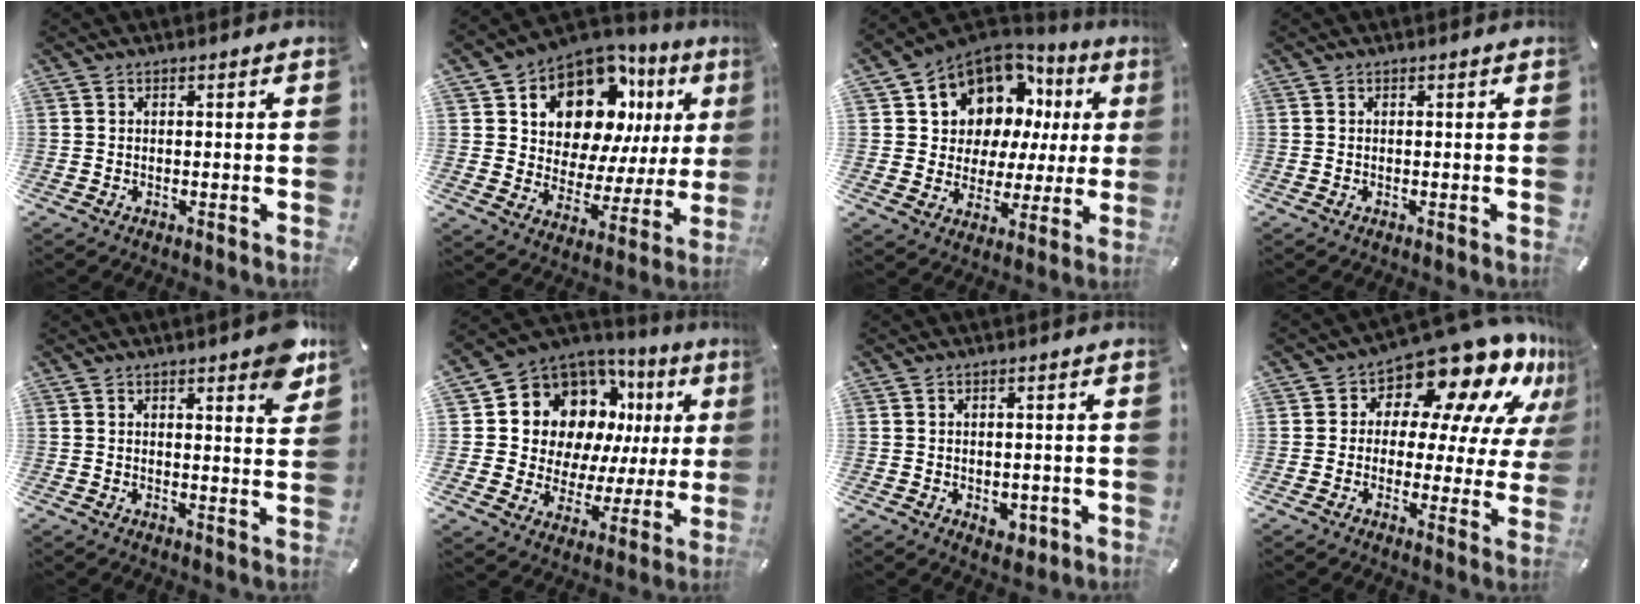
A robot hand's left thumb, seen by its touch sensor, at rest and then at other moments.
{"total": 13.7, "force": [8.3, 8.9, 6.3], "torque": [-0.106, -0.066, 0.148]}
{"total": 10.9, "force": [6.9, 8.3, 1.6], "torque": [-0.049, -0.065, 0.133]}
{"total": 0.0}
{"total": 5.7, "force": [4.0, 1.8, 3.7], "torque": [-0.049, -0.022, 0.066]}
{"total": 13.6, "force": [7.0, 10.3, 5.5], "torque": [-0.100, -0.068, 0.137]}
{"total": 3.5, "force": [-1.1, 2.6, 2.0], "torque": [-0.021, 0.003, -0.017]}
{"total": 14.6, "force": [11.2, 6.1, 6.9], "torque": [-0.102, -0.105, 0.187]}